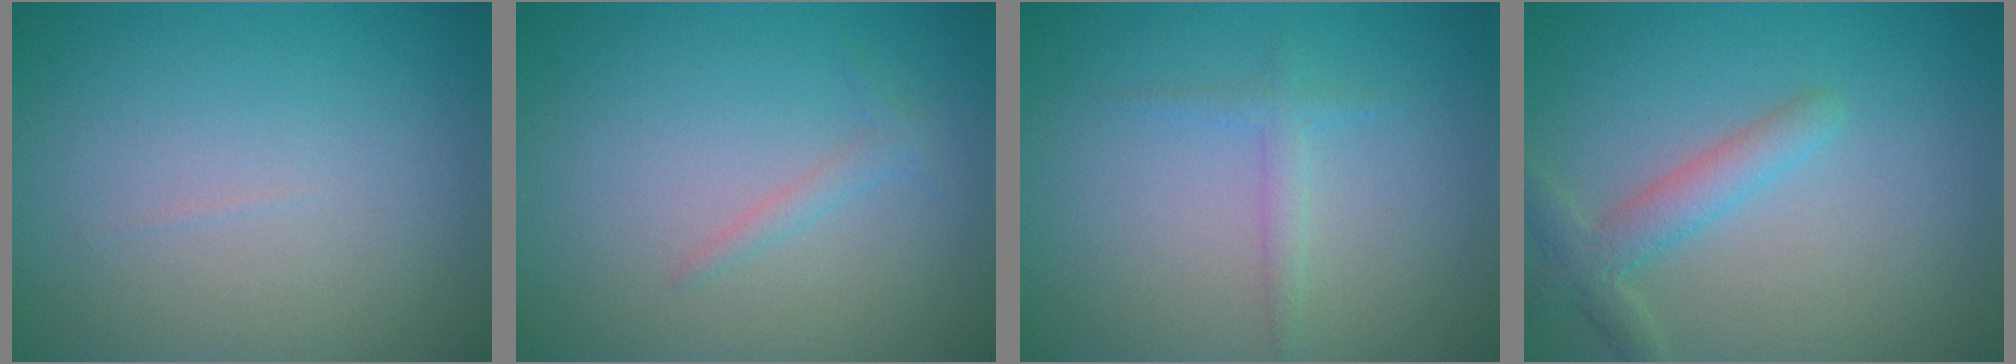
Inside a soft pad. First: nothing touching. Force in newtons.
{"total": 1.0, "press": 1.0, "slide": 0.1}
{"total": 1.3, "press": 1.3, "slide": 0.1}
{"total": 2.8, "press": 2.8, "slide": 0.2}